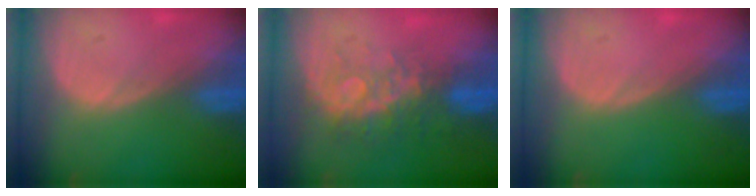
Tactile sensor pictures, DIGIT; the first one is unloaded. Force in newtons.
{"total": 8.4, "press": 7.1, "slide": 4.5}
{"total": 0.0}